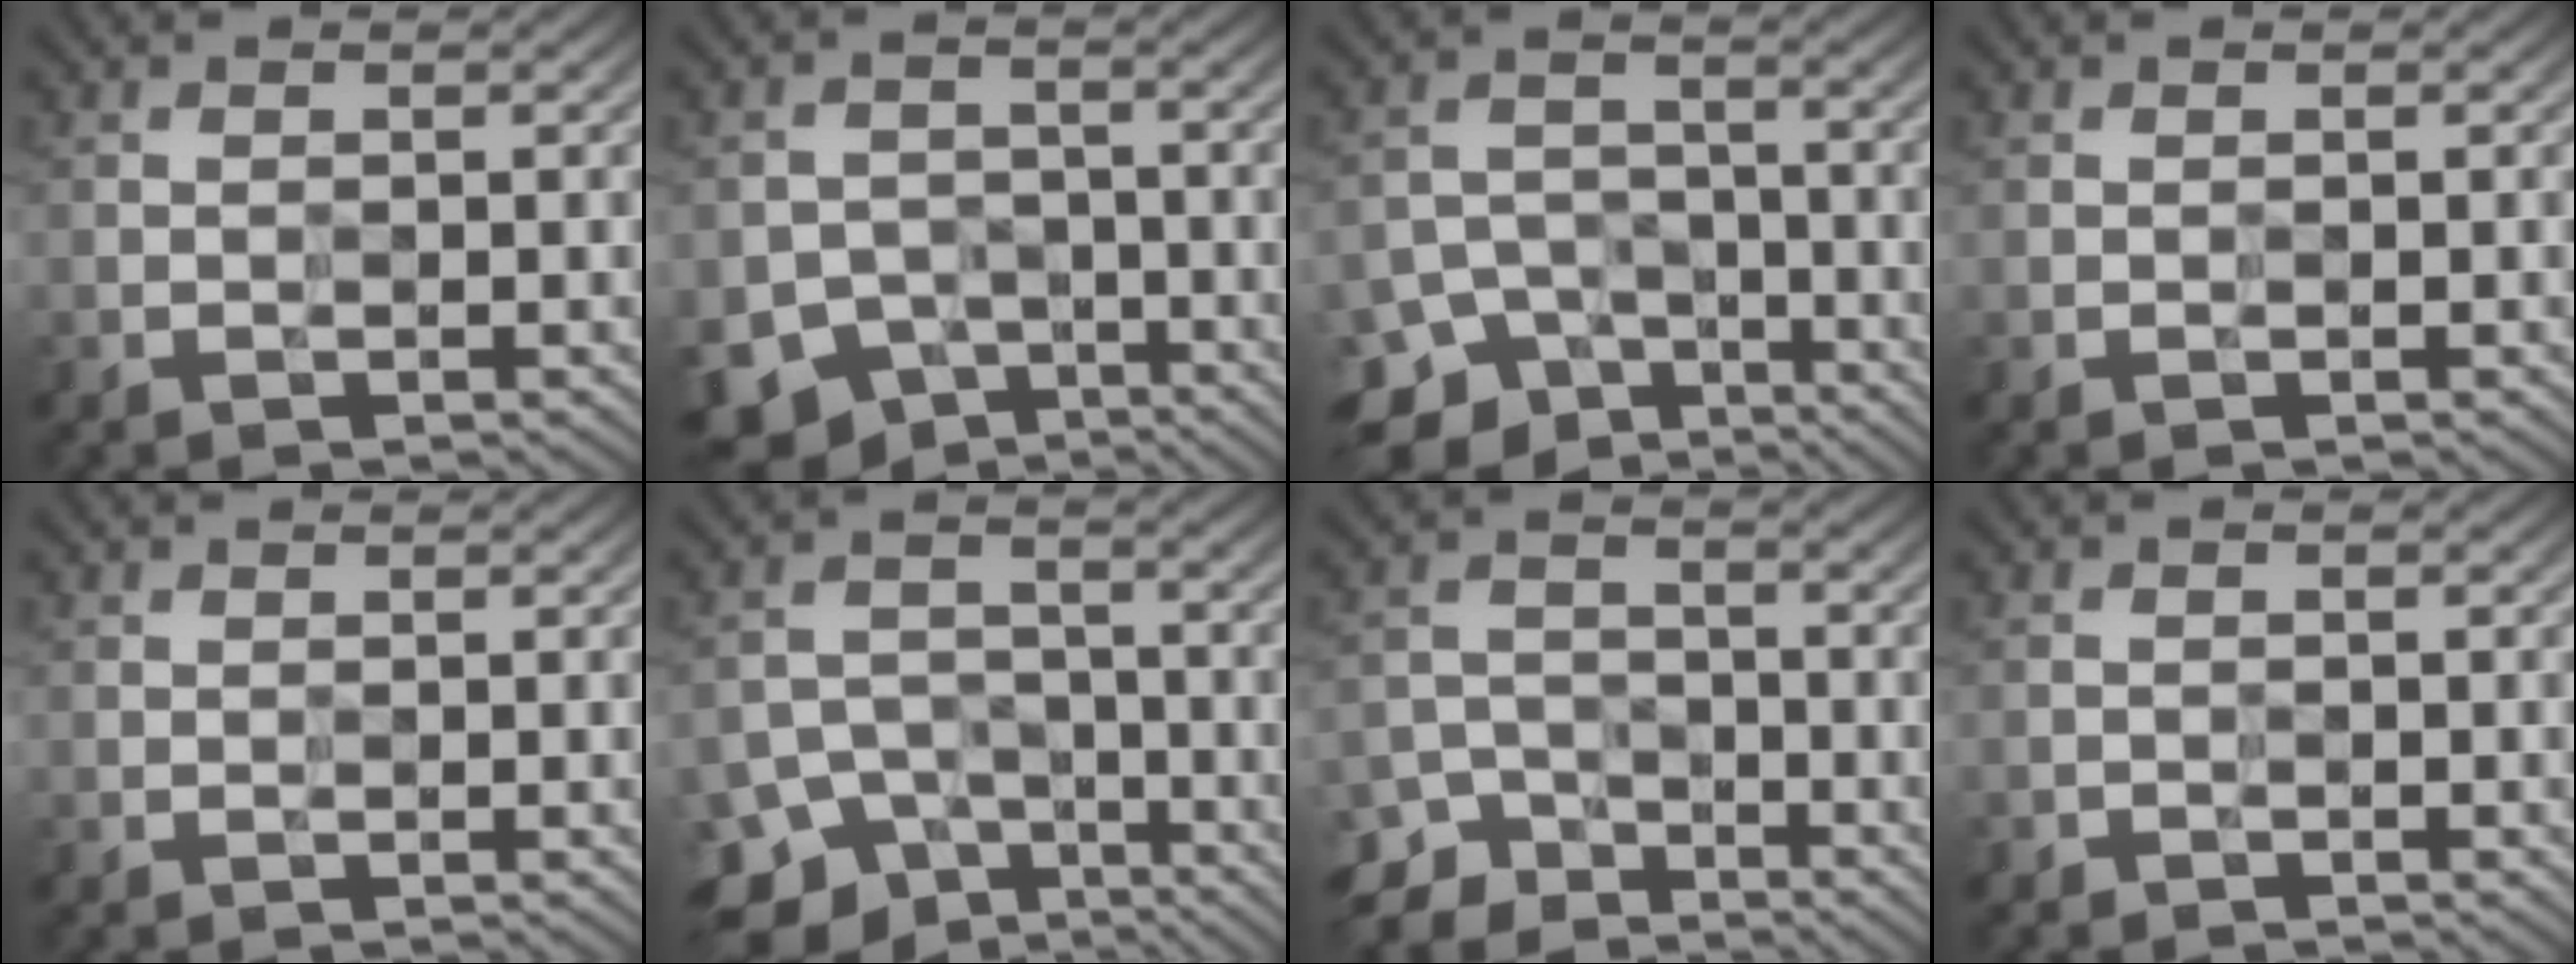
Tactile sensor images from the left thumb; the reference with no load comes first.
{"total": 9.3, "force": [-6.0, 6.4, 3.0], "torque": [-0.055, -0.017, -0.098]}
{"total": 9.5, "force": [-6.5, 6.1, 3.3], "torque": [-0.068, -0.014, -0.105]}
{"total": 0.0}
{"total": 0.6, "force": [0.3, 0.6, 0.1], "torque": [0.003, -0.002, 0.005]}
{"total": 10.5, "force": [-7.2, 6.6, 3.8], "torque": [-0.080, -0.014, -0.112]}
{"total": 6.9, "force": [-5.4, 3.9, 1.5], "torque": [-0.027, -0.006, -0.102]}
{"total": 0.7, "force": [-0.6, 0.4, 0.0], "torque": [0.002, -0.002, -0.014]}